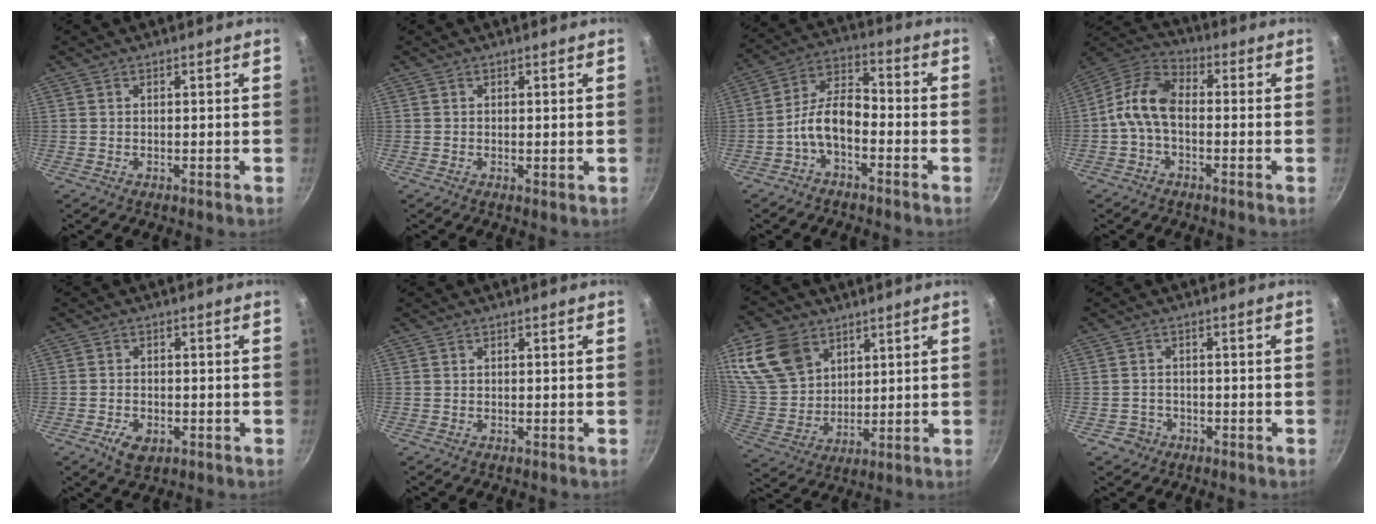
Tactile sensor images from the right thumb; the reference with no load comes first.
{"total": 0.6, "force": [0.2, 0.1, 0.6], "torque": [-0.008, -0.005, 0.001]}
{"total": 8.4, "force": [-3.7, 4.3, 6.3], "torque": [-0.110, 0.050, -0.079]}
{"total": 9.6, "force": [-1.5, 5.8, 7.6], "torque": [-0.148, 0.041, -0.046]}
{"total": 4.7, "force": [-2.1, 2.8, 3.1], "torque": [-0.053, 0.008, -0.031]}
{"total": 0.0}
{"total": 15.9, "force": [7.9, 11.3, 7.9], "torque": [-0.143, -0.022, 0.167]}
{"total": 2.9, "force": [-1.4, 2.5, 0.5], "torque": [0.000, 0.019, -0.018]}